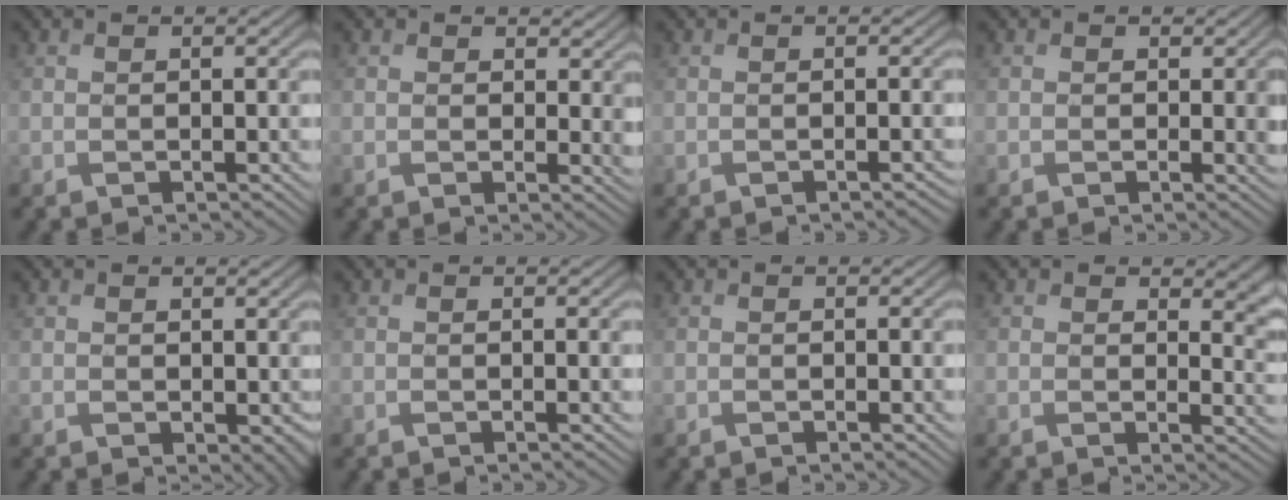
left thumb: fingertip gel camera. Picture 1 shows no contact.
{"total": 2.7, "force": [1.1, 2.0, 1.5], "torque": [-0.028, -0.008, 0.017]}
{"total": 0.6, "force": [-0.4, 0.0, 0.4], "torque": [-0.004, -0.002, -0.009]}
{"total": 1.4, "force": [0.3, 1.2, 0.5], "torque": [-0.013, -0.006, 0.001]}
{"total": 2.2, "force": [0.6, 1.5, 1.5], "torque": [-0.026, -0.006, 0.012]}
{"total": 0.5, "force": [0.3, 0.0, 0.4], "torque": [-0.006, 0.001, 0.004]}
{"total": 0.0}
{"total": 4.2, "force": [2.1, 2.5, 2.7], "torque": [-0.035, -0.015, 0.033]}